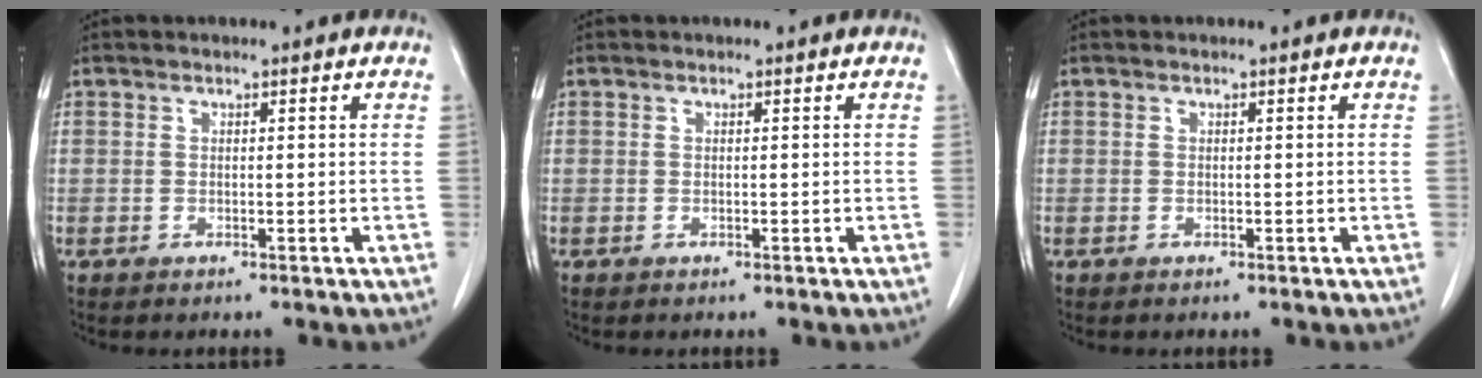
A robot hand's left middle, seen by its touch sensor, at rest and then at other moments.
{"total": 0.0}
{"total": 0.0}